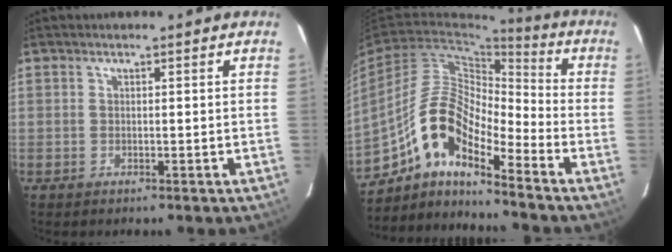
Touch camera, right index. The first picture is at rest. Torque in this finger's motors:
{"motor_torque": [1.09, -1.04, 0.73, 0.20]}